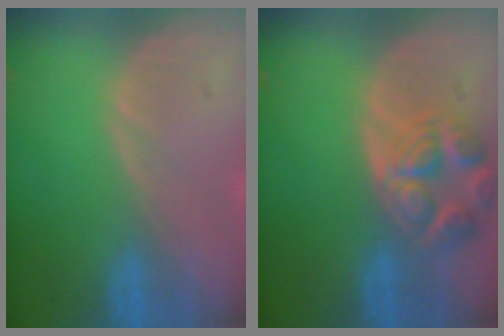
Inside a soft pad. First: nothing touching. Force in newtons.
{"total": 7.7, "press": 6.8, "slide": 3.5}